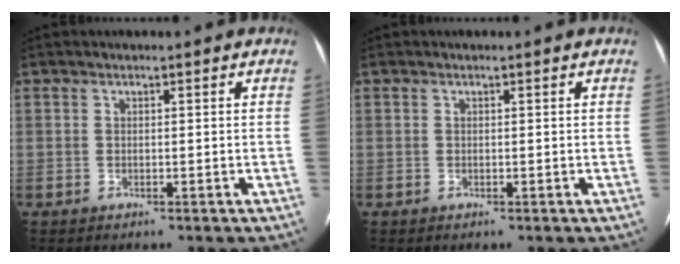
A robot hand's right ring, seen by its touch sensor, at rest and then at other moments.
{"total": 0.0}